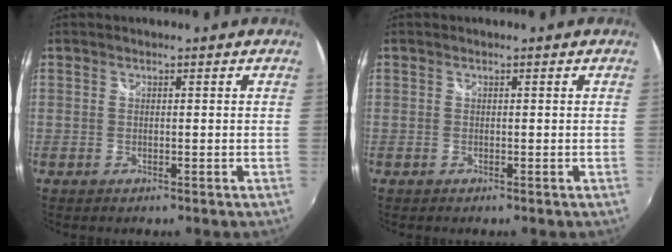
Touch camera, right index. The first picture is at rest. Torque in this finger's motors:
{"motor_torque": [0.04, -0.05, -0.06, 0.01]}